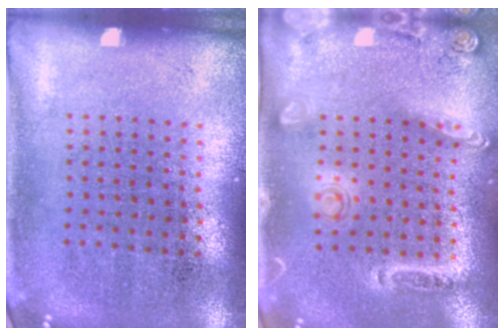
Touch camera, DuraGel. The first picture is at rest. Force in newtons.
{"total": 1.6, "press": 1.4, "slide": 0.8}